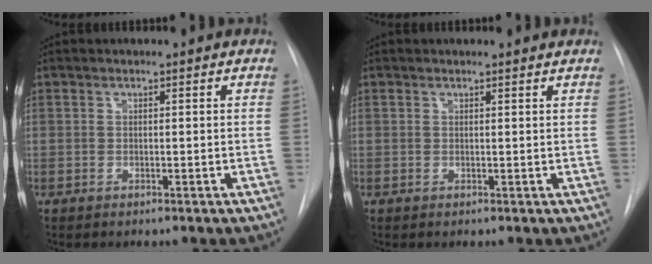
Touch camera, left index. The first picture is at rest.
{"total": 1.8, "force": [1.8, -0.1, 0.1], "torque": [-0.011, -0.001, 0.016]}